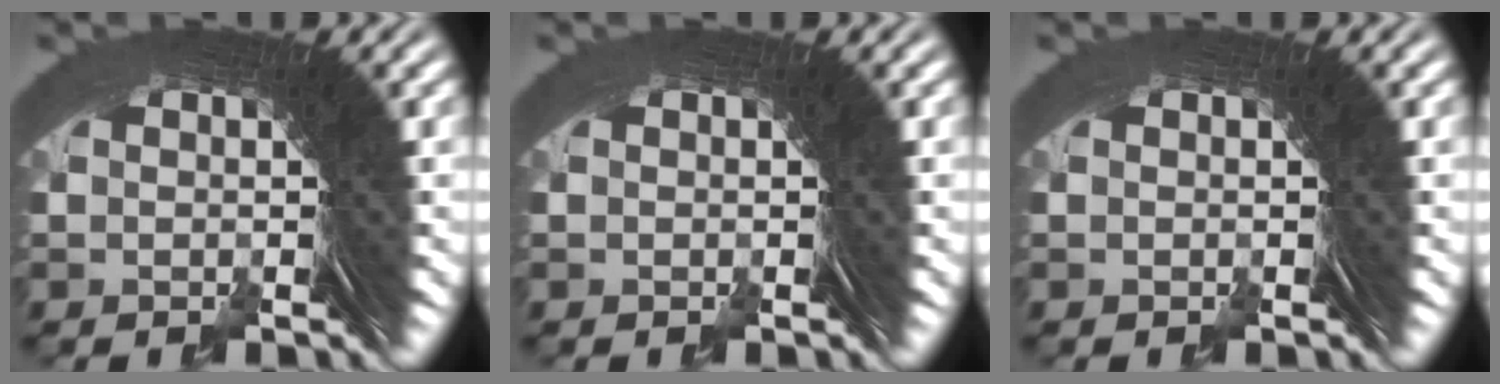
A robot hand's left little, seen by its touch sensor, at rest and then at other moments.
{"total": 0.0}
{"total": 0.0}